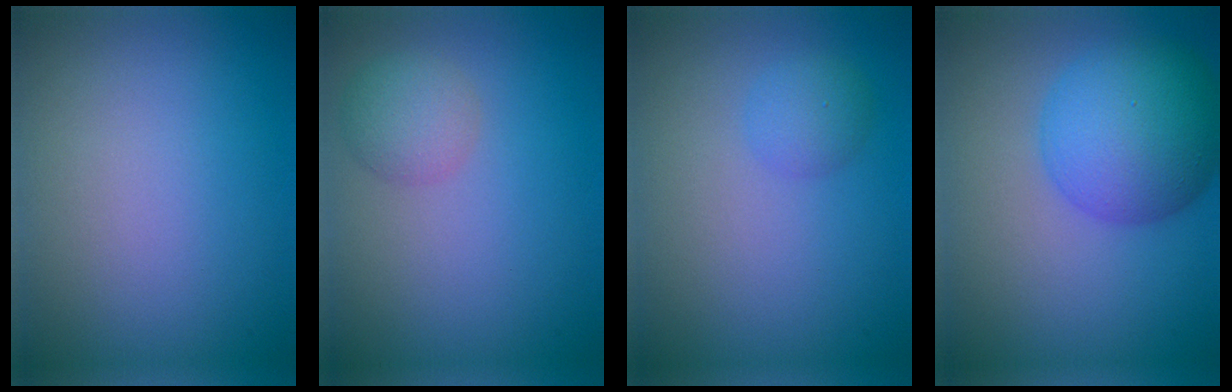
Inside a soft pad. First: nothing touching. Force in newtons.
{"total": 2.4, "press": 2.4, "slide": 0.0}
{"total": 1.6, "press": 1.6, "slide": 0.1}
{"total": 7.5, "press": 7.5, "slide": 0.3}